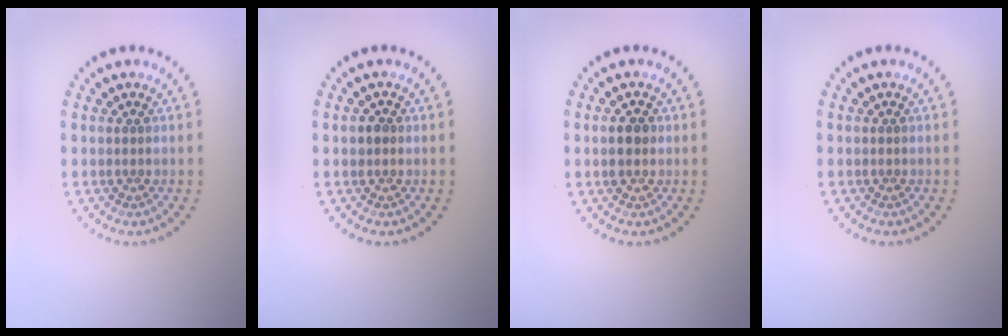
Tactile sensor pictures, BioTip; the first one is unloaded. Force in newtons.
{"total": 1.2, "press": 1.1, "slide": 0.4}
{"total": 2.3, "press": 2.3, "slide": 0.1}
{"total": 0.0}